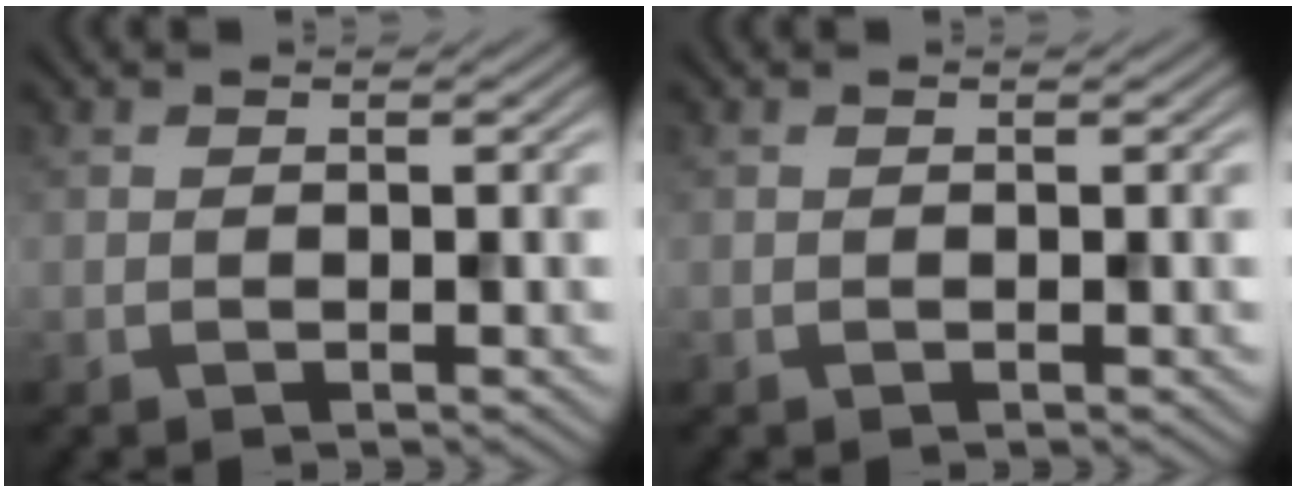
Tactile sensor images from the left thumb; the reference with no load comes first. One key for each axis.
{"total": 0.0}